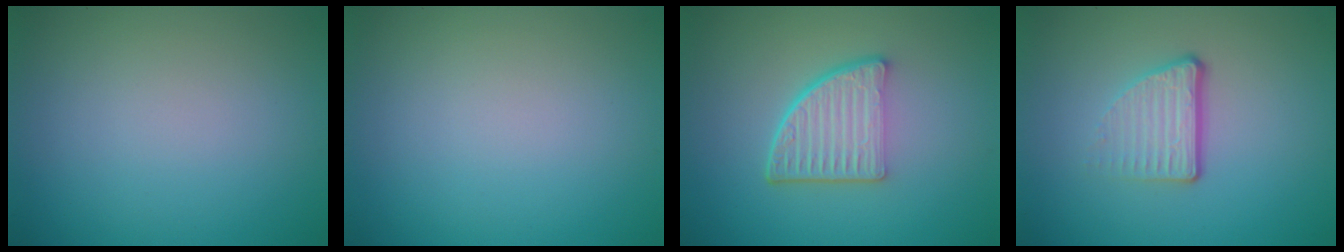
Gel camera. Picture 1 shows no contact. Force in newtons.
{"total": 0.0}
{"total": 5.4, "press": 3.6, "slide": 4.0}
{"total": 3.4, "press": 2.2, "slide": 2.7}